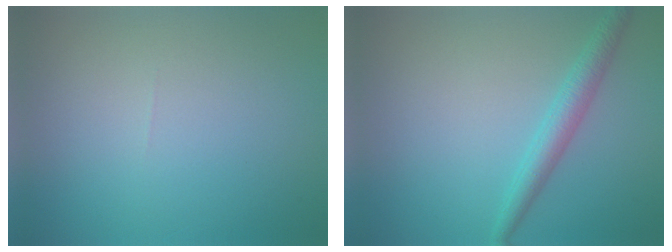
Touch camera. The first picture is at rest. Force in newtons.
{"total": 2.5, "press": 2.5, "slide": 0.1}